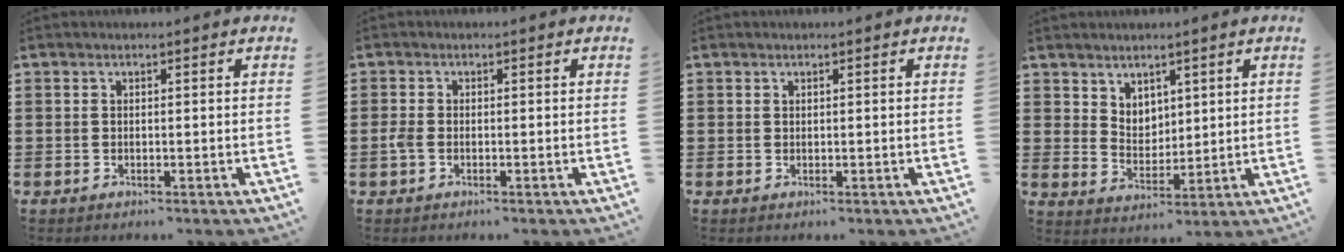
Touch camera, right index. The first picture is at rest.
{"total": 1.9, "force": [-0.6, 1.1, 1.5], "torque": [-0.045, -0.005, -0.016]}
{"total": 0.0}
{"total": 4.2, "force": [3.3, 2.5, 0.4], "torque": [-0.021, 0.000, 0.064]}